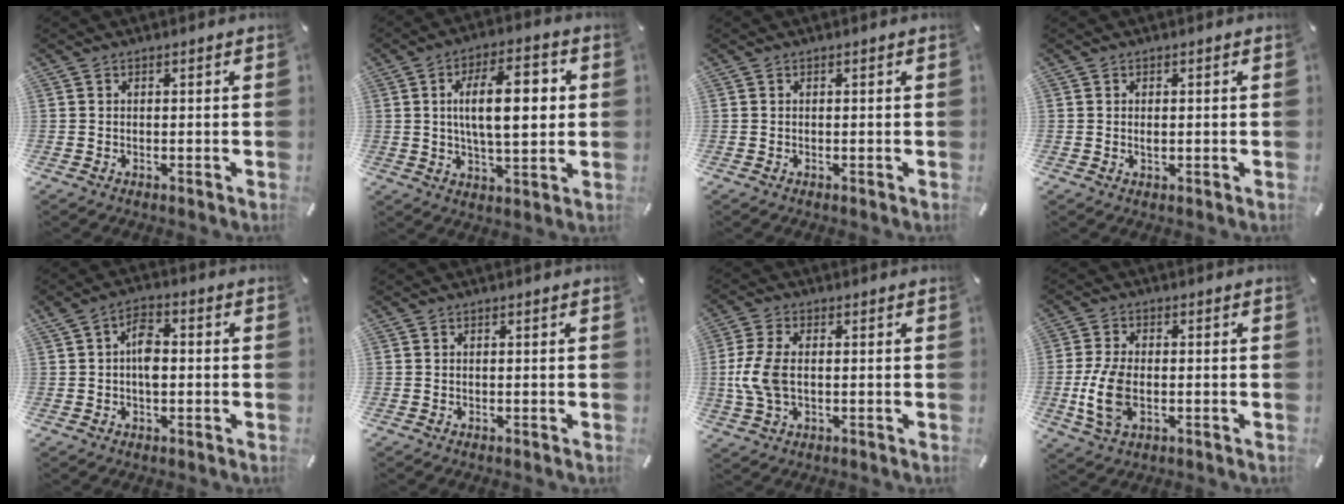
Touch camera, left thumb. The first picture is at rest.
{"total": 14.7, "force": [2.5, 6.5, 13.0], "torque": [-0.215, 0.005, 0.033]}
{"total": 0.0}
{"total": 1.1, "force": [0.1, 0.6, 0.9], "torque": [-0.019, 0.002, 0.001]}
{"total": 5.9, "force": [0.0, 3.3, 4.9], "torque": [-0.081, 0.005, -0.006]}
{"total": 0.0}
{"total": 8.3, "force": [-0.1, 4.7, 6.8], "torque": [-0.160, 0.000, -0.006]}
{"total": 8.9, "force": [-1.7, 5.2, 7.0], "torque": [-0.159, -0.004, -0.030]}